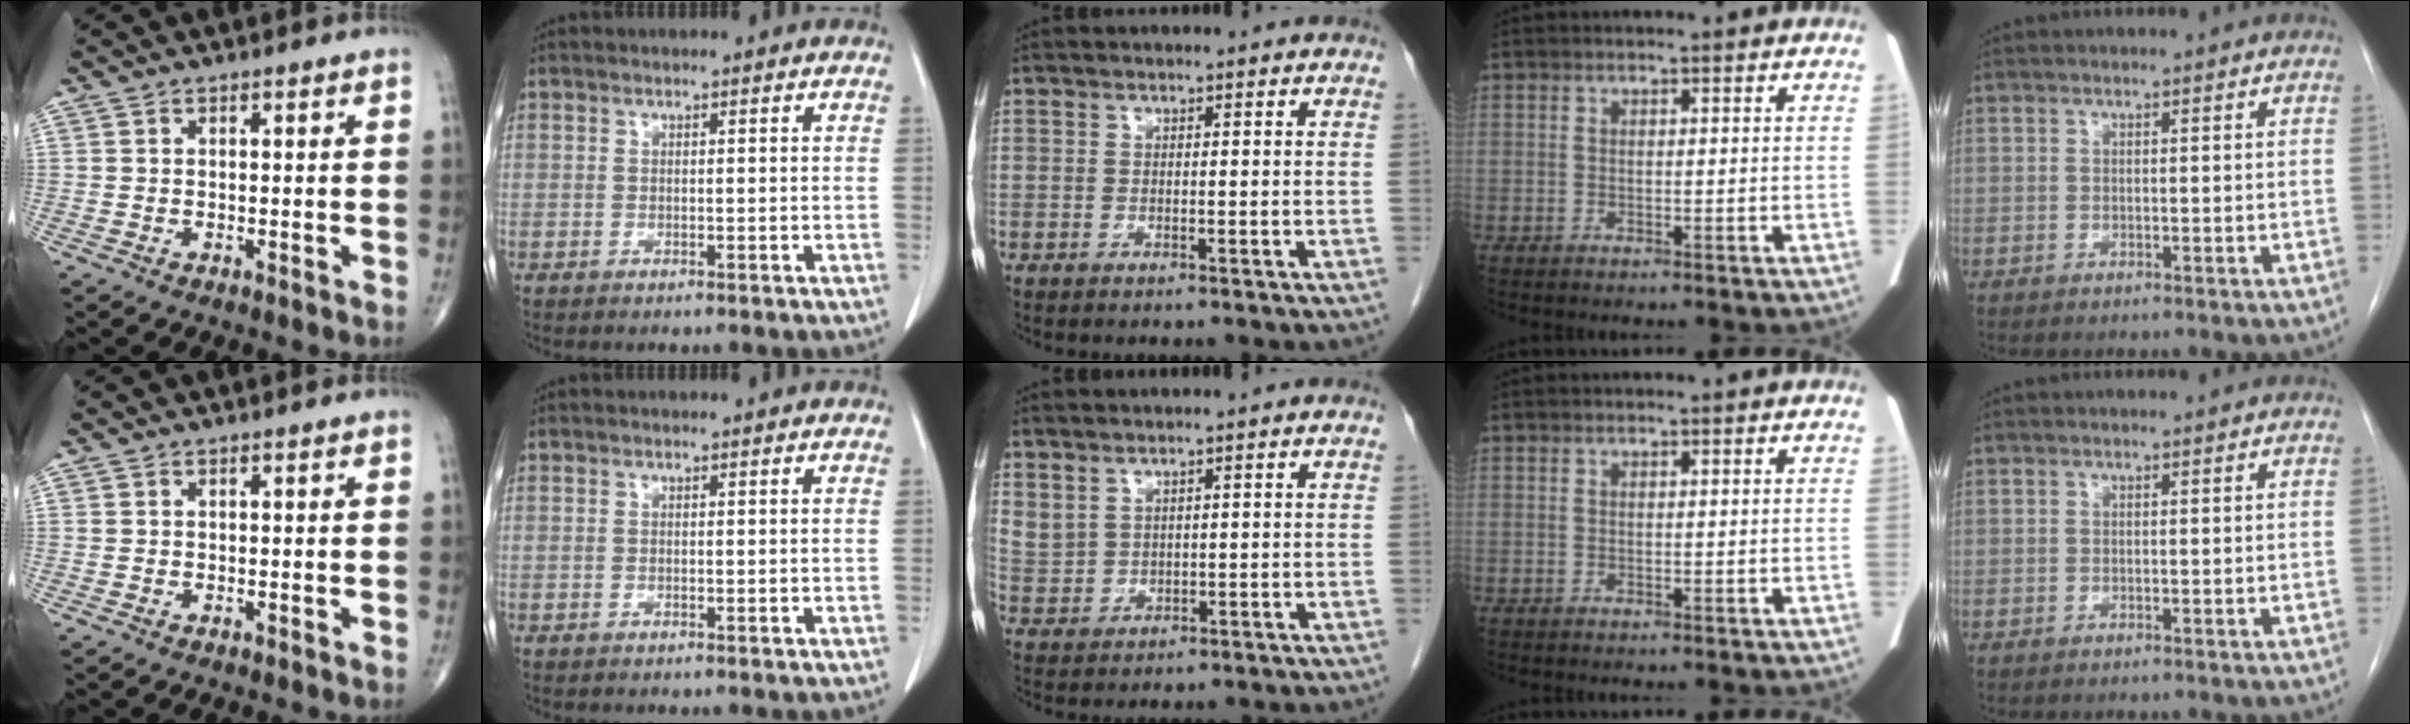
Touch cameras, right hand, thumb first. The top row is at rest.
{"middle": {"total": 3.1, "force": [2.4, 1.8, 1.0], "torque": [-0.023, -0.002, 0.058]}}